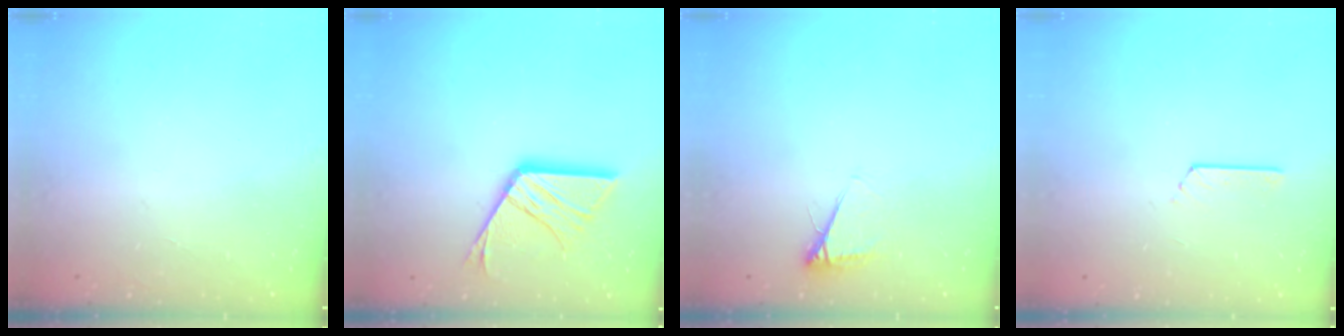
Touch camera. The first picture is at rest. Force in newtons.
{"total": 14.4, "press": 14.3, "slide": 1.5}
{"total": 4.6, "press": 4.6, "slide": 0.5}
{"total": 2.2, "press": 2.2, "slide": 0.3}